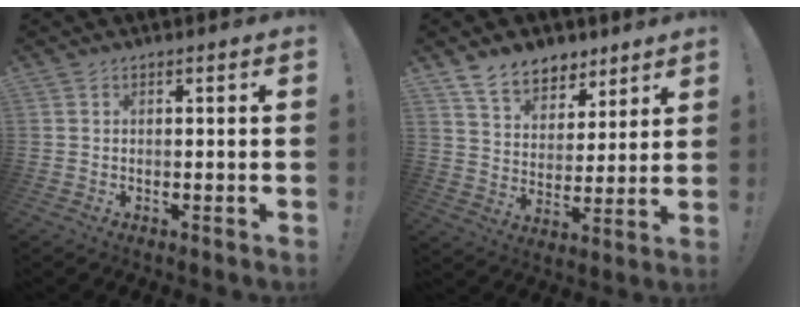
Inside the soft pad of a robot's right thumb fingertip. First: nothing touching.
{"total": 11.3, "force": [8.6, 6.6, 3.2], "torque": [-0.062, -0.058, 0.167]}